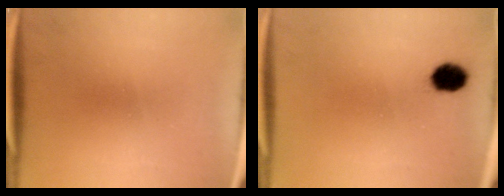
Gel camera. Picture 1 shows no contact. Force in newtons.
{"total": 5.6}